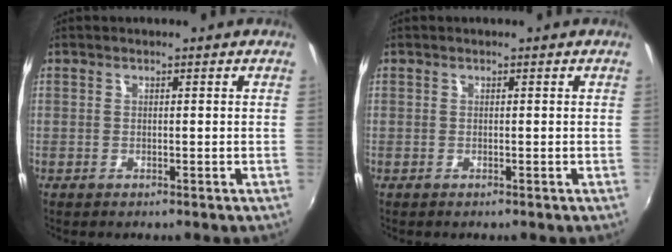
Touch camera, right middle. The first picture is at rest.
{"total": 0.0}